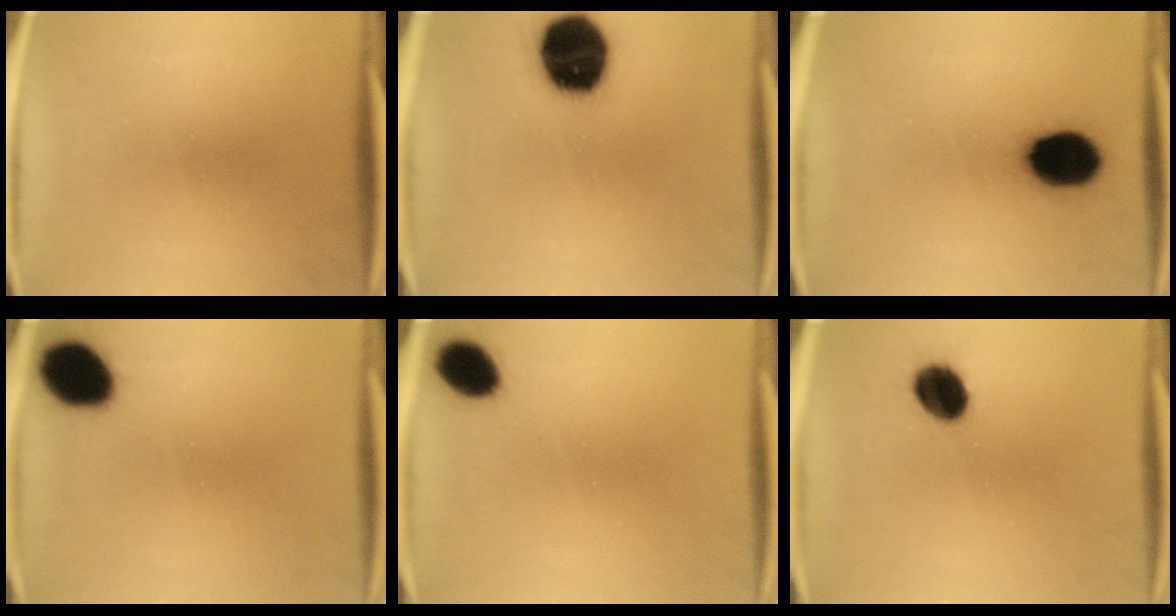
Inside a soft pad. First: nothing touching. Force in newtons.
{"total": 19.8}
{"total": 13.8}
{"total": 11.4}
{"total": 7.0}
{"total": 8.7}